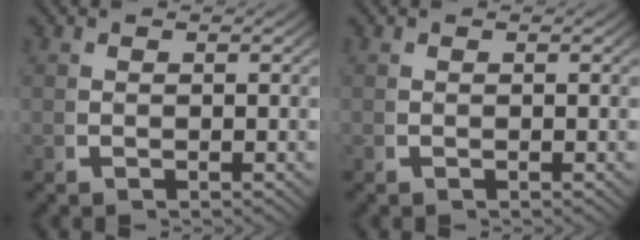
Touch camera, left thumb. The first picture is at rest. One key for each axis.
{"total": 0.0}